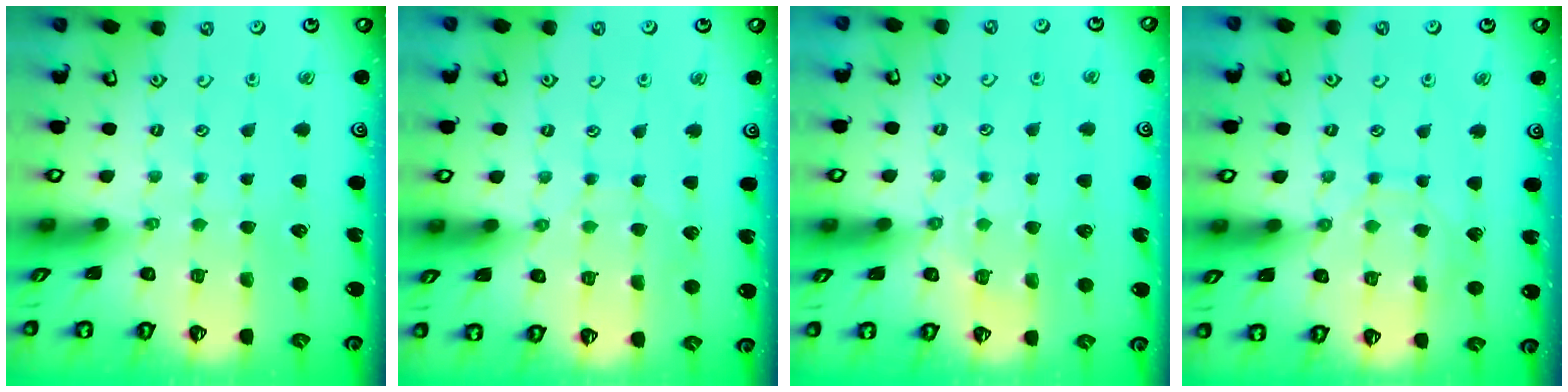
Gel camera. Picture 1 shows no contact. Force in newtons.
{"total": 3.3, "press": 3.2, "slide": 0.4}
{"total": 3.0, "press": 2.9, "slide": 0.7}
{"total": 8.6, "press": 8.5, "slide": 0.8}